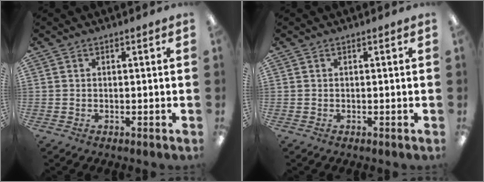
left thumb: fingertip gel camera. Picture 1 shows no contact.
{"total": 0.0}